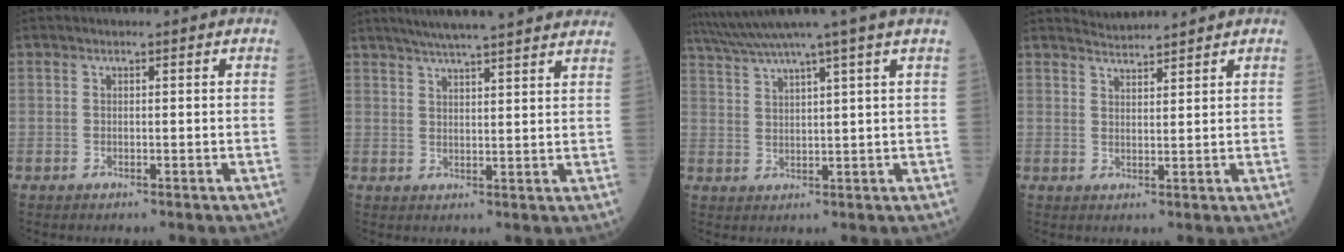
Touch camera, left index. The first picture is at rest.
{"total": 16.5, "force": [14.5, 1.0, 7.8], "torque": [-0.119, 0.031, 0.189]}
{"total": 9.4, "force": [7.8, -2.8, 4.6], "torque": [-0.080, 0.010, 0.123]}
{"total": 3.3, "force": [3.3, -0.3, -0.1], "torque": [-0.006, 0.014, 0.060]}